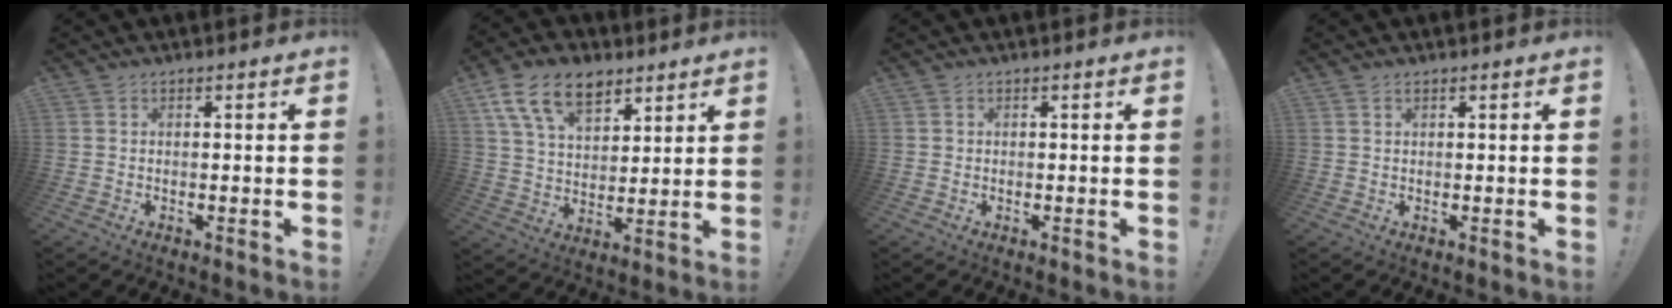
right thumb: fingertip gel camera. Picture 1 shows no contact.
{"total": 15.2, "force": [8.7, 9.0, 8.7], "torque": [-0.156, -0.033, 0.162]}
{"total": 0.6, "force": [0.2, 0.6, 0.1], "torque": [-0.003, 0.002, 0.004]}
{"total": 0.6, "force": [0.4, 0.3, 0.4], "torque": [-0.013, 0.003, 0.009]}